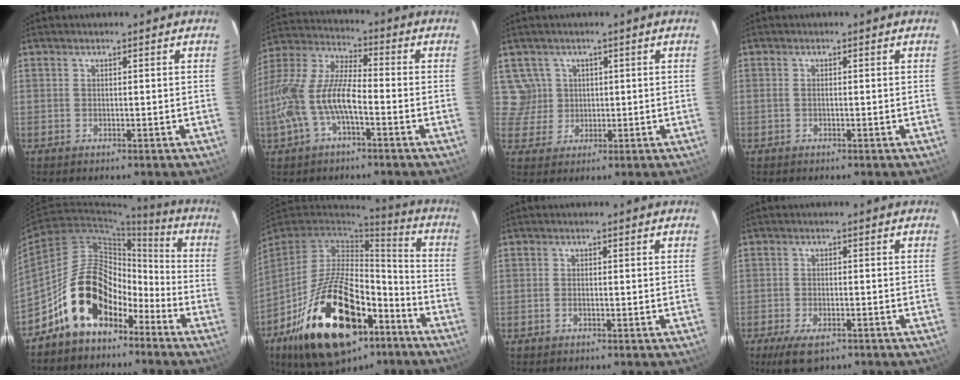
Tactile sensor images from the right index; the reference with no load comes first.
{"total": 15.6, "force": [-4.9, 5.8, 13.6], "torque": [-0.288, 0.001, -0.098]}
{"total": 4.5, "force": [1.2, 4.3, 0.1], "torque": [0.007, 0.013, 0.026]}
{"total": 0.6, "force": [-0.1, 0.4, 0.5], "torque": [-0.012, 0.000, -0.005]}
{"total": 15.4, "force": [-9.8, 9.1, 7.7], "torque": [-0.137, 0.038, -0.159]}
{"total": 29.1, "force": [-15.0, 14.3, 20.4], "torque": [-0.384, -0.002, -0.228]}
{"total": 1.0, "force": [-0.5, 0.6, 0.7], "torque": [-0.017, 0.000, -0.009]}
{"total": 6.9, "force": [-4.6, 2.9, 4.2], "torque": [-0.101, -0.022, -0.078]}